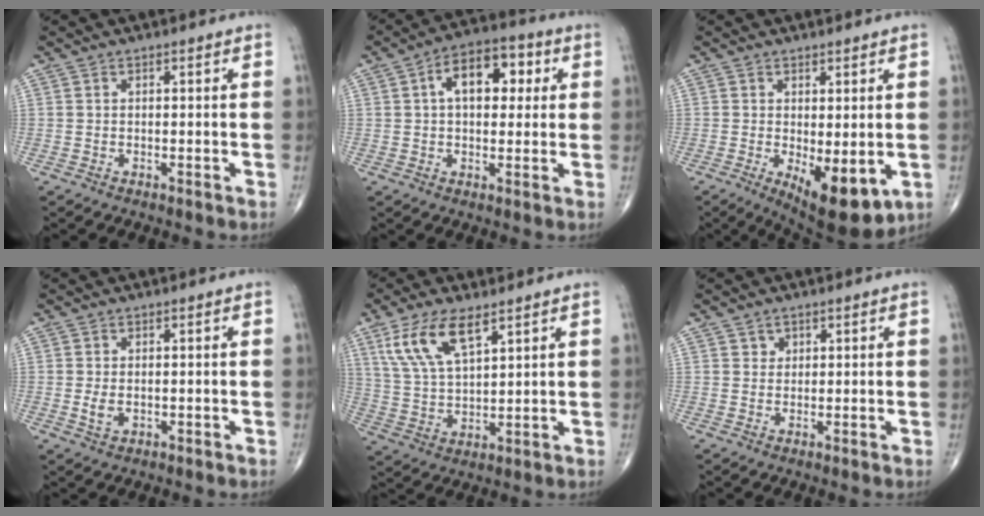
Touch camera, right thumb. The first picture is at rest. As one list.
[{"total": 11.2, "force": [2.7, 6.5, 8.7], "torque": [-0.107, 0.018, 0.034]}, {"total": 10.3, "force": [-2.4, 4.2, 9.1], "torque": [-0.122, -0.024, -0.023]}, {"total": 2.6, "force": [-0.2, 1.7, 2.0], "torque": [-0.042, -0.006, -0.001]}, {"total": 11.3, "force": [6.2, 4.5, 8.3], "torque": [-0.161, -0.019, 0.130]}, {"total": 1.8, "force": [1.0, 1.5, 0.4], "torque": [0.007, -0.005, 0.012]}]